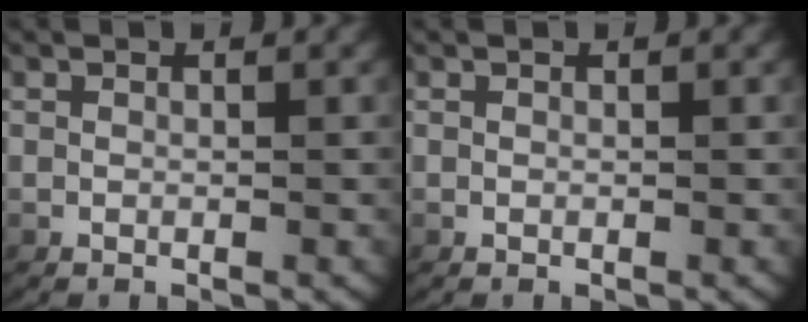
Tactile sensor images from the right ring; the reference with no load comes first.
{"total": 0.0}